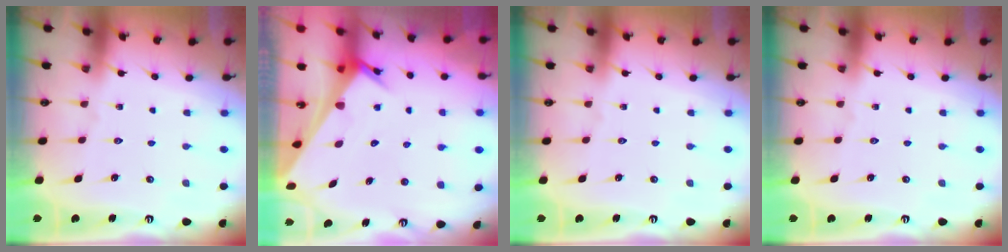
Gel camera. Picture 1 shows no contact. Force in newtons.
{"total": 4.6, "press": 4.6, "slide": 0.2}
{"total": 0.0}
{"total": 0.0}